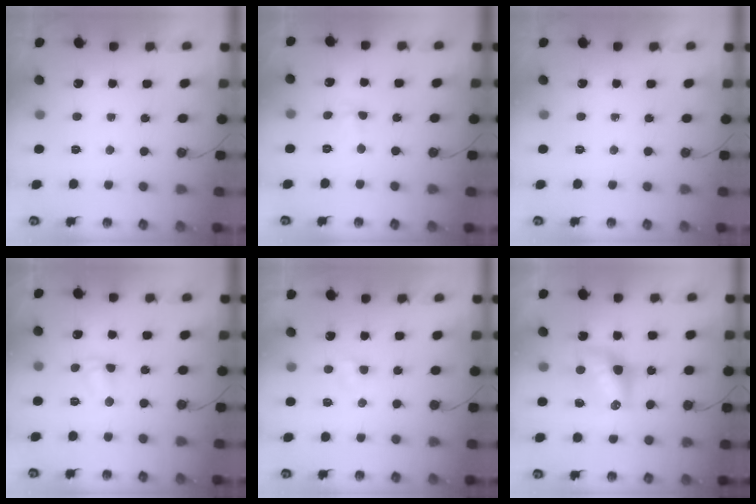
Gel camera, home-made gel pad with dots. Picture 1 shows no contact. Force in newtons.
{"total": 2.5, "press": 2.1, "slide": 1.4}
{"total": 0.0}
{"total": 4.1, "press": 4.1, "slide": 0.5}
{"total": 2.7, "press": 2.6, "slide": 0.4}
{"total": 10.9, "press": 10.0, "slide": 4.3}